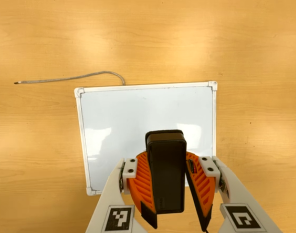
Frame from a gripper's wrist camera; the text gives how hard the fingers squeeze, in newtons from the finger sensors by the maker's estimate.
{"total": 10.9, "left": 10.5, "right": 11.3}